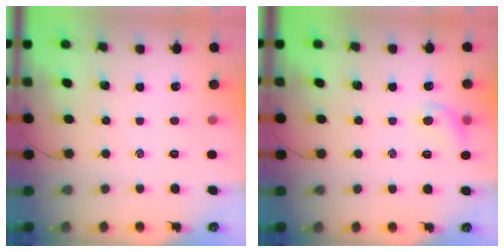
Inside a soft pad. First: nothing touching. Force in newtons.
{"total": 7.8, "press": 7.6, "slide": 1.8}